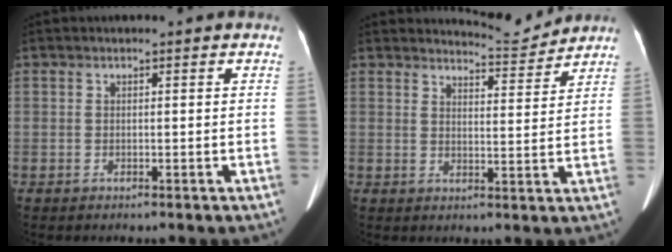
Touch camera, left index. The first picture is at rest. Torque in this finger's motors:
{"motor_torque": [0.73, -1.20, 0.13, 0.01]}